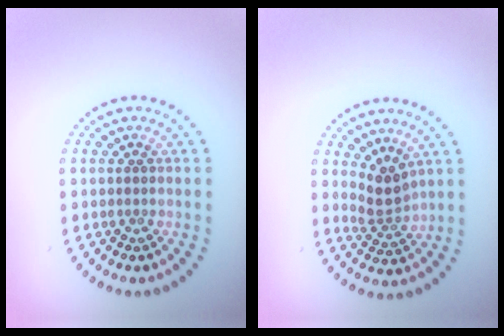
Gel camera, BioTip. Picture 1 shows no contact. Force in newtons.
{"total": 2.5, "press": 1.8, "slide": 1.8}